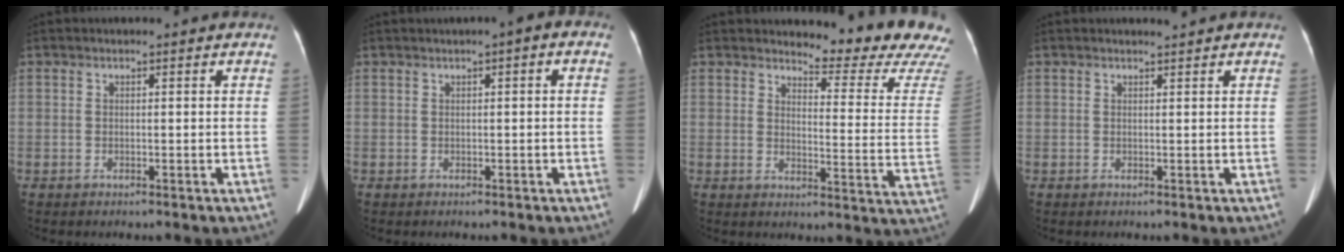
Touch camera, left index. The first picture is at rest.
{"total": 1.6, "force": [0.2, 0.5, 1.5], "torque": [-0.019, 0.014, 0.001]}
{"total": 15.0, "force": [14.6, -0.2, 3.4], "torque": [-0.036, -0.125, 0.151]}
{"total": 0.5, "force": [0.5, -0.2, 0.0], "torque": [-0.006, -0.006, 0.011]}